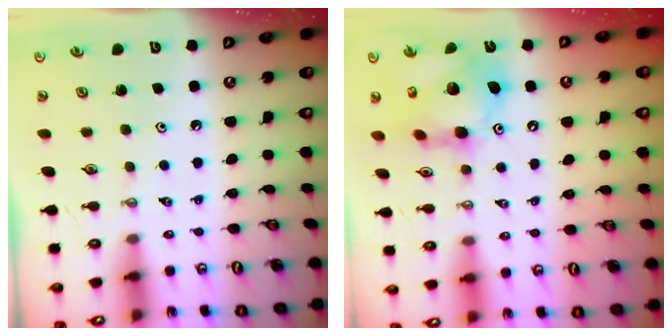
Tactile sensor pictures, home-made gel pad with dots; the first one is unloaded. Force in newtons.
{"total": 15.6, "press": 15.5, "slide": 1.8}